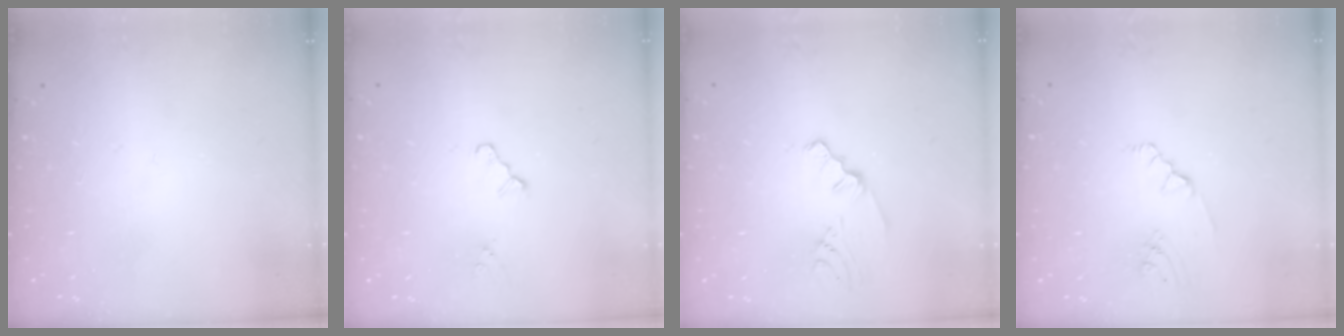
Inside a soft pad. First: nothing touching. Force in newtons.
{"total": 1.6, "press": 1.6, "slide": 0.3}
{"total": 2.0, "press": 1.4, "slide": 1.4}
{"total": 2.1, "press": 1.8, "slide": 1.1}